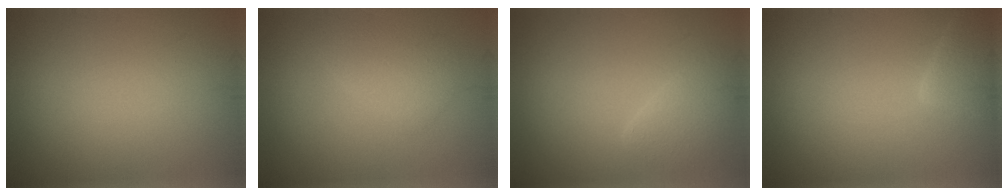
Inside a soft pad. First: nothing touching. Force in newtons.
{"total": 2.3, "press": 2.3, "slide": 0.0}
{"total": 2.5, "press": 2.5, "slide": 0.1}
{"total": 2.8, "press": 2.7, "slide": 0.3}